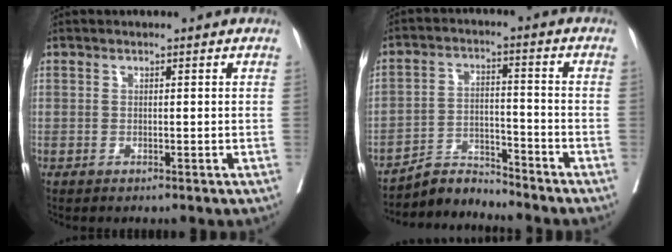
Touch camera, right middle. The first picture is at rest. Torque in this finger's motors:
{"motor_torque": [0.20, -0.19, -0.01, 0.01]}